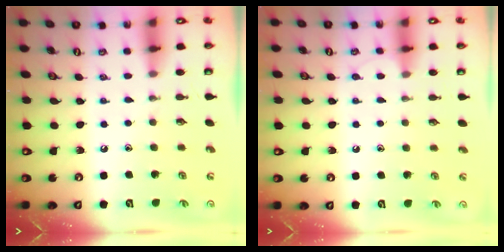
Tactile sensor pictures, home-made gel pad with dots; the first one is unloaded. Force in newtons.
{"total": 4.6, "press": 4.5, "slide": 0.5}